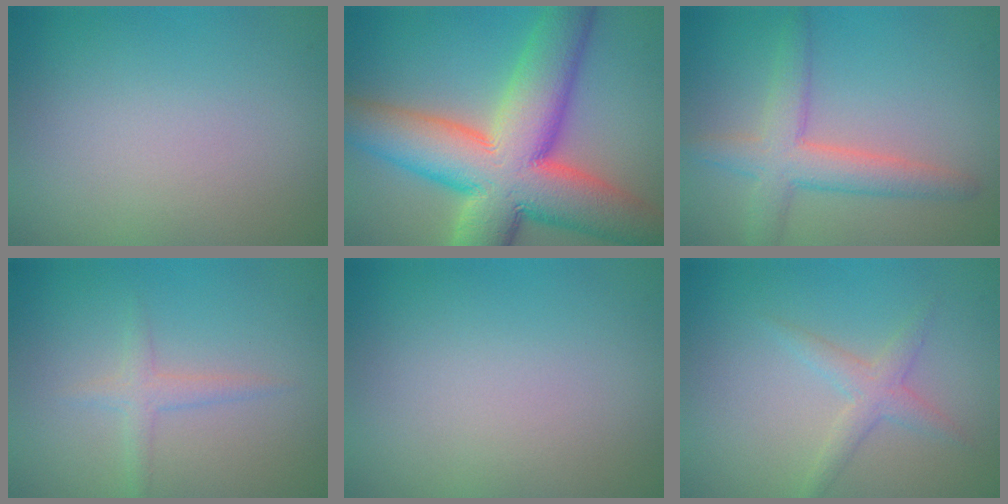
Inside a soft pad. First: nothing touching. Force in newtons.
{"total": 14.5, "press": 14.5, "slide": 0.7}
{"total": 4.3, "press": 4.3, "slide": 0.2}
{"total": 1.5, "press": 1.5, "slide": 0.1}
{"total": 0.0}
{"total": 2.0, "press": 2.0, "slide": 0.1}